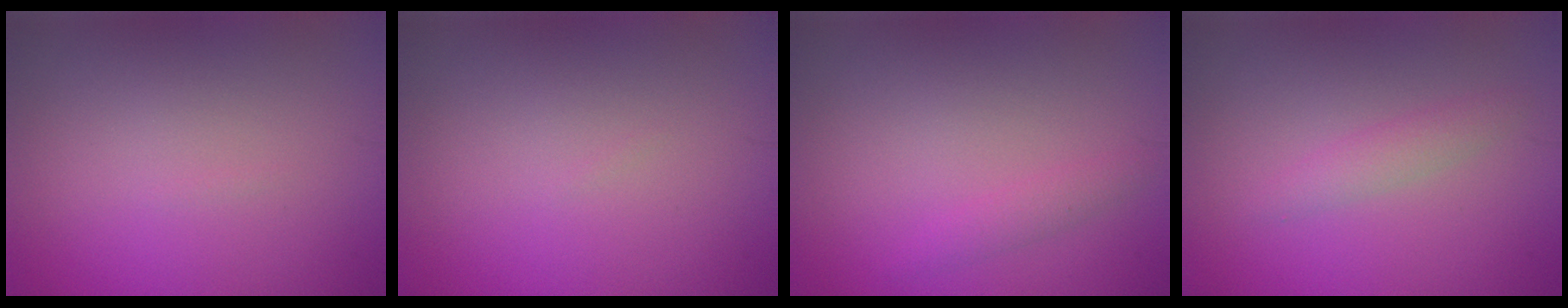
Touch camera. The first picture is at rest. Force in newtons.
{"total": 0.0}
{"total": 1.1, "press": 1.1, "slide": 0.1}
{"total": 1.5, "press": 1.5, "slide": 0.1}